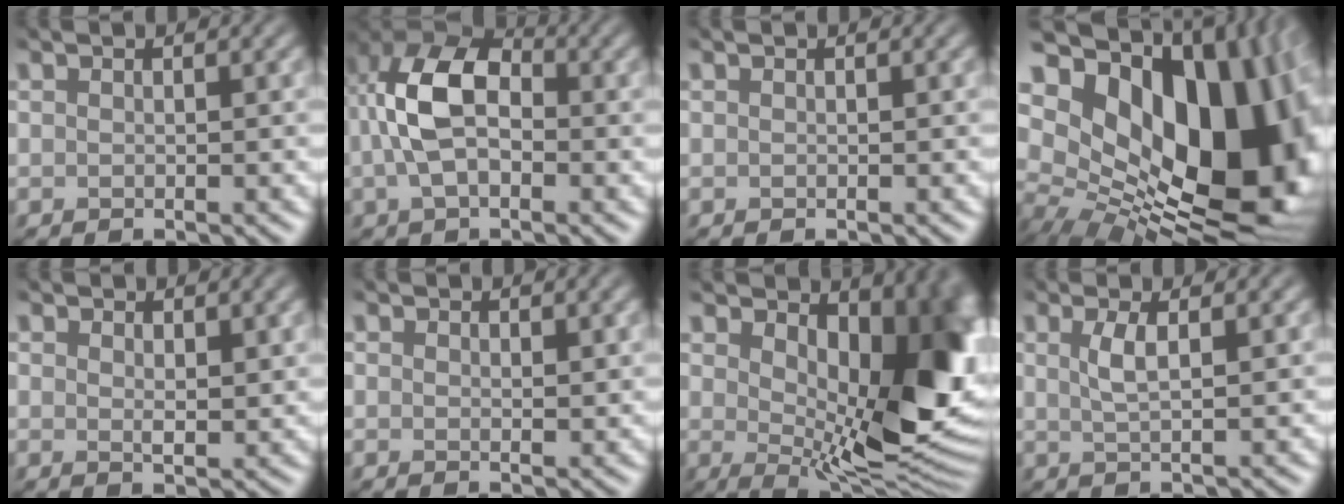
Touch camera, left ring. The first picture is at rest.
{"total": 7.7, "force": [-0.6, 4.8, 5.9], "torque": [-0.124, 0.009, -0.029]}
{"total": 0.0}
{"total": 20.1, "force": [2.7, 12.5, 15.5], "torque": [-0.247, -0.011, 0.085]}
{"total": 1.7, "force": [1.2, 0.8, 0.9], "torque": [-0.016, -0.009, 0.018]}
{"total": 0.9, "force": [0.7, 0.4, 0.3], "torque": [-0.002, -0.003, 0.012]}
{"total": 12.3, "force": [2.5, 6.0, 10.4], "torque": [-0.111, -0.020, 0.041]}
{"total": 1.7, "force": [0.1, 0.3, 1.6], "torque": [-0.027, -0.008, -0.001]}